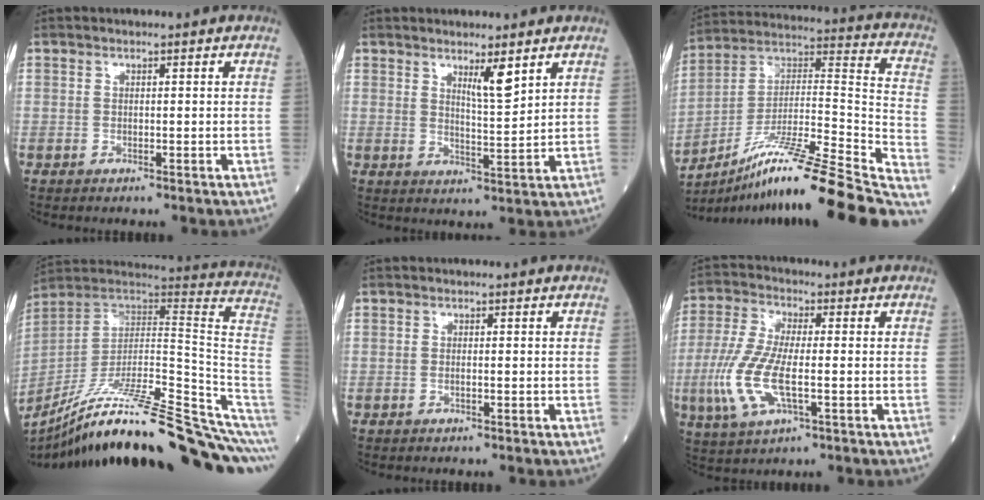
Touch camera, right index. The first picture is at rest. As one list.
[{"total": 4.3, "force": [2.8, 0.2, 3.3], "torque": [-0.057, -0.011, 0.050]}, {"total": 28.8, "force": [-22.0, 0.8, 18.6], "torque": [-0.215, 0.005, -0.351]}, {"total": 29.0, "force": [-22.3, 0.5, 18.5], "torque": [-0.176, 0.002, -0.340]}, {"total": 0.6, "force": [-0.1, 0.1, 0.5], "torque": [-0.012, -0.001, -0.002]}, {"total": 10.5, "force": [-2.2, 3.0, 9.9], "torque": [-0.224, -0.009, -0.042]}]